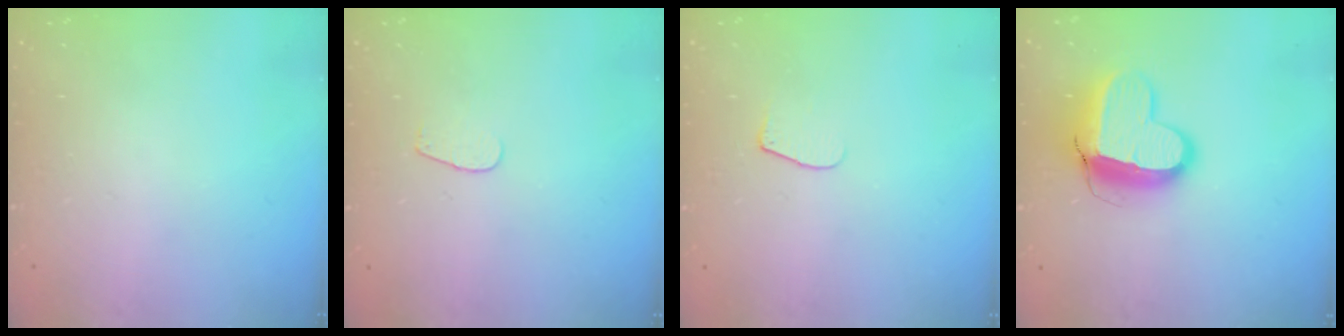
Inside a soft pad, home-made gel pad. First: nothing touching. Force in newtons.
{"total": 2.6, "press": 2.5, "slide": 0.3}
{"total": 6.2, "press": 6.2, "slide": 0.7}
{"total": 13.1, "press": 13.0, "slide": 1.3}